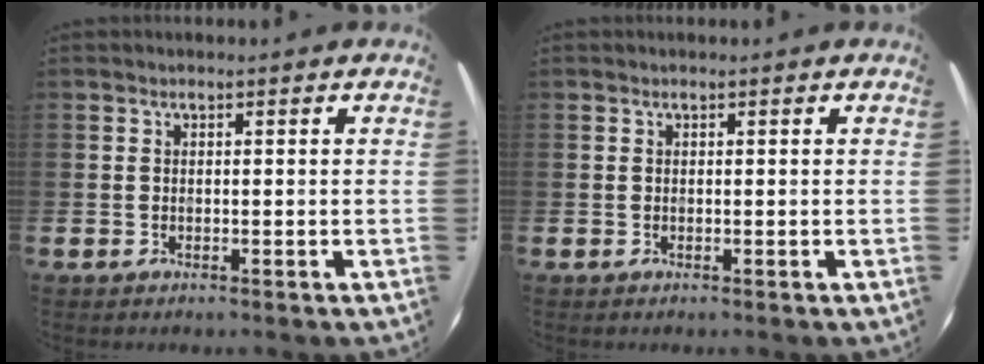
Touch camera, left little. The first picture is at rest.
{"total": 0.0}